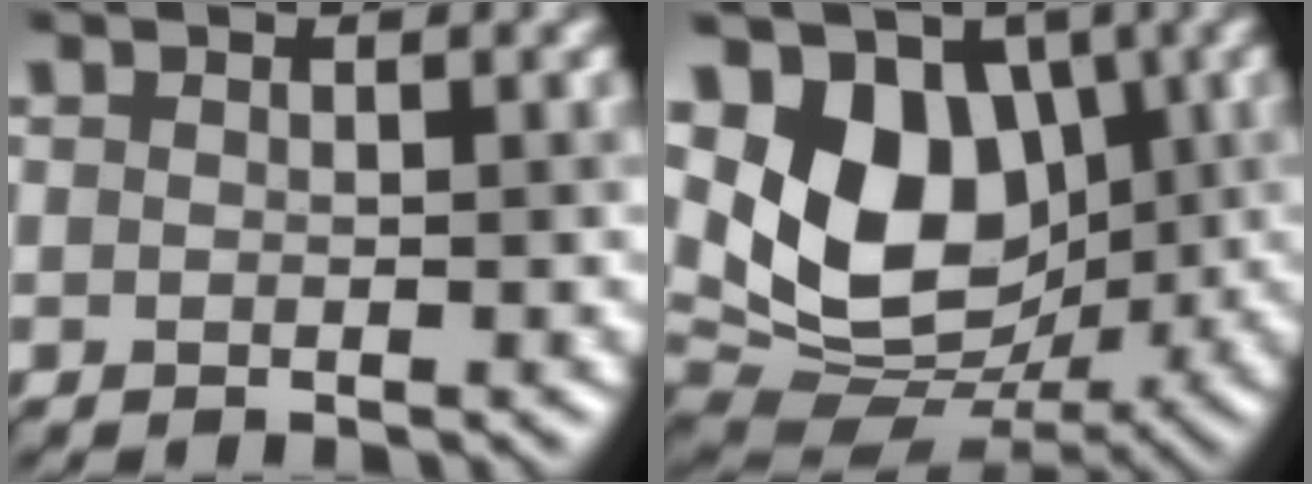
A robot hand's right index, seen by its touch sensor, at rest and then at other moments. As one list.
[{"total": 9.6, "force": [2.2, 7.2, 6.0], "torque": [-0.117, -0.026, 0.039]}]